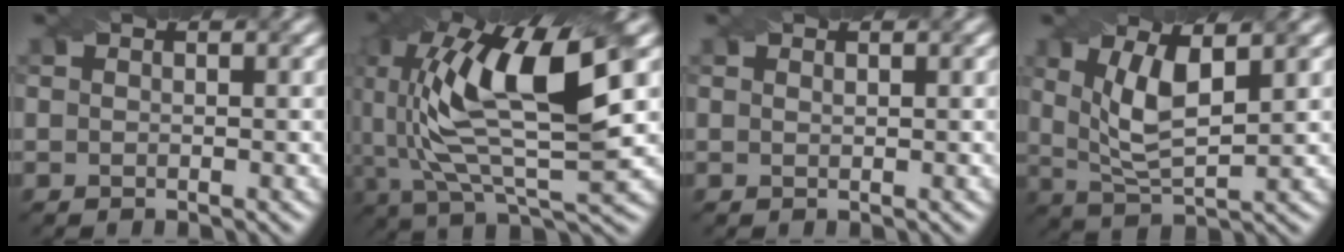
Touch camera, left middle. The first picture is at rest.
{"total": 13.1, "force": [2.8, 4.2, 12.0], "torque": [-0.232, 0.009, 0.055]}
{"total": 0.0}
{"total": 5.5, "force": [1.5, 1.9, 4.9], "torque": [-0.100, -0.003, 0.033]}